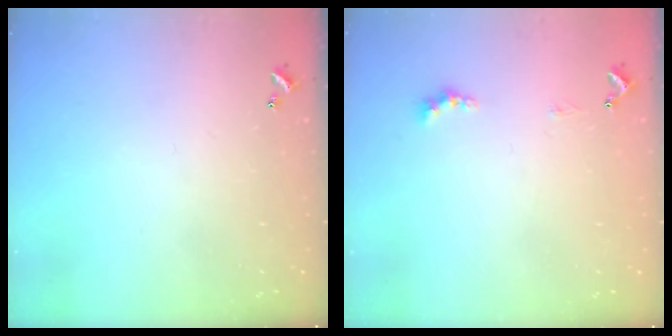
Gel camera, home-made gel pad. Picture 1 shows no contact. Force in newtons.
{"total": 1.5, "press": 1.4, "slide": 0.5}